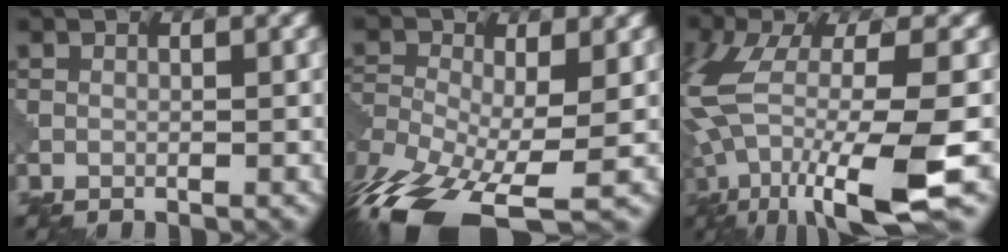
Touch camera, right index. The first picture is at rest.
{"total": 12.8, "force": [-6.7, 6.1, 9.0], "torque": [-0.199, -0.011, -0.099]}
{"total": 12.1, "force": [-4.2, 3.1, 10.9], "torque": [-0.236, -0.017, -0.065]}